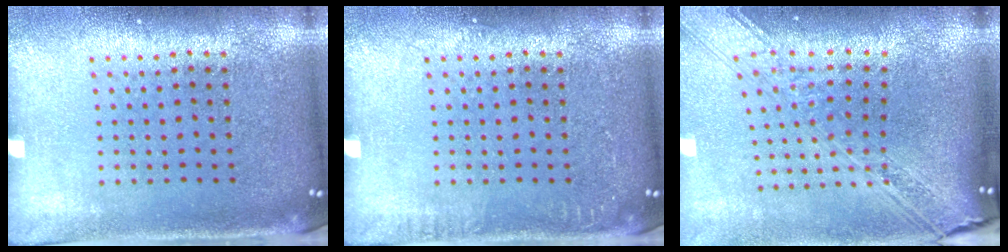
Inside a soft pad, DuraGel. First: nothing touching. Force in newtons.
{"total": 0.8, "press": 0.8, "slide": 0.0}
{"total": 3.5, "press": 2.6, "slide": 2.4}